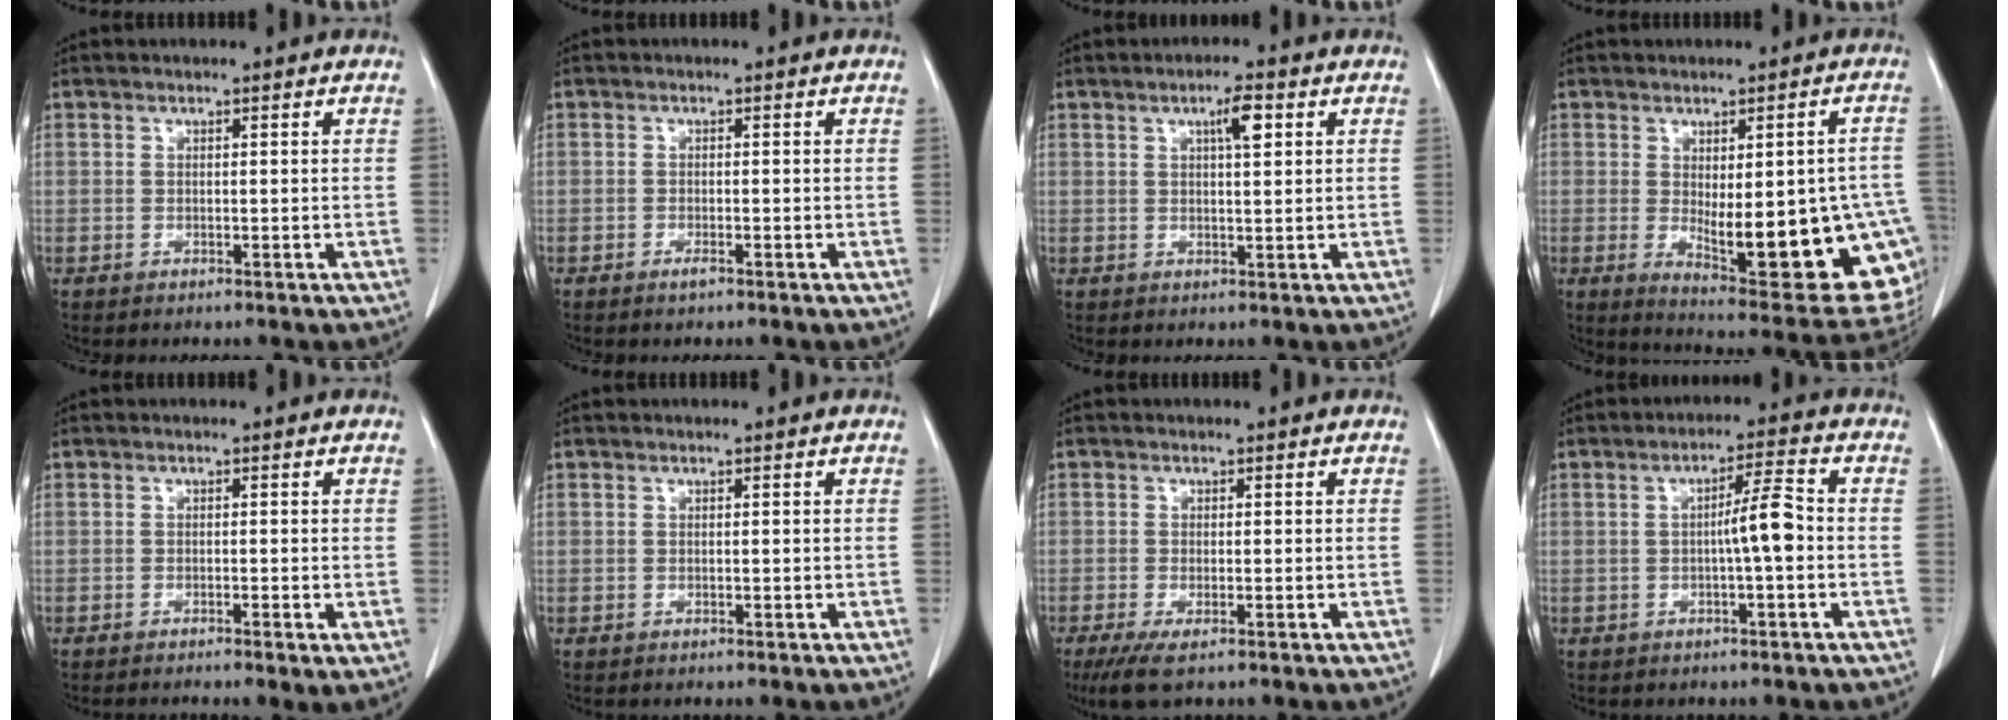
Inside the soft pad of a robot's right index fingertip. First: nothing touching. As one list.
[{"total": 1.0, "force": [-0.7, 0.1, 0.6], "torque": [-0.013, -0.001, -0.012]}, {"total": 3.6, "force": [1.5, 0.6, 3.3], "torque": [-0.055, 0.001, 0.024]}, {"total": 20.8, "force": [-4.2, 6.1, 19.4], "torque": [-0.164, -0.002, -0.031]}, {"total": 2.1, "force": [-1.1, 0.2, 1.7], "torque": [-0.026, -0.006, -0.017]}, {"total": 0.0}, {"total": 4.0, "force": [-2.5, 0.9, 3.1], "torque": [-0.060, -0.012, -0.041]}, {"total": 5.0, "force": [-0.7, 0.0, 4.9], "torque": [-0.077, 0.011, -0.011]}]